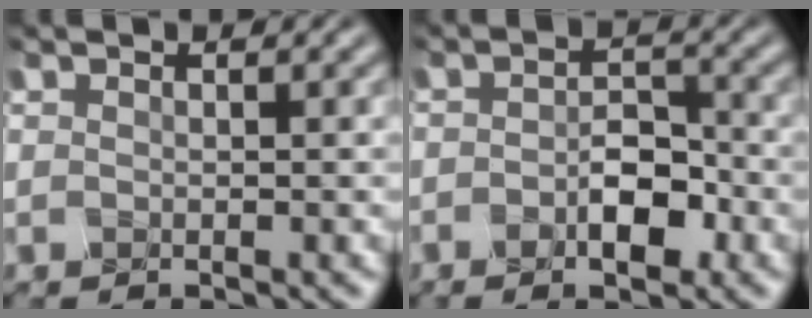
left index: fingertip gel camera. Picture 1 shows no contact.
{"total": 4.1, "force": [-1.9, 2.1, 2.9], "torque": [-0.051, -0.004, -0.033]}